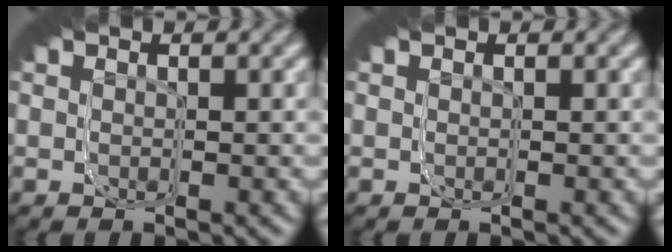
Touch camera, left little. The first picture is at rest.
{"total": 0.0}